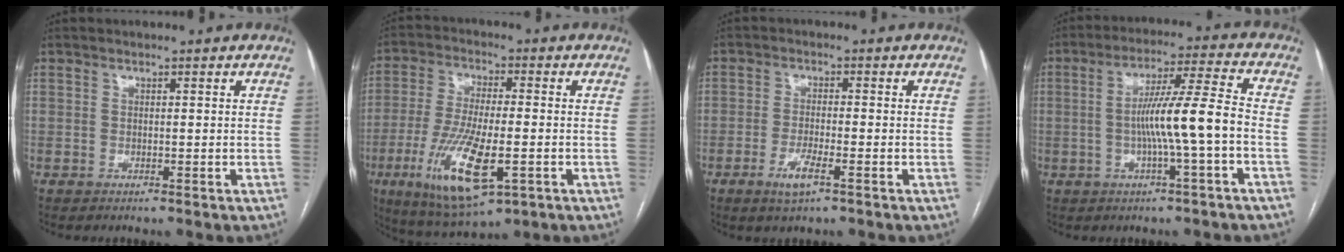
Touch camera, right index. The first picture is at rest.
{"total": 13.6, "force": [-4.8, 3.6, 12.2], "torque": [-0.241, -0.026, -0.073]}
{"total": 4.0, "force": [-2.1, 1.0, 3.2], "torque": [-0.066, -0.003, -0.039]}
{"total": 7.6, "force": [-1.5, -0.6, 7.4], "torque": [-0.132, 0.012, -0.025]}